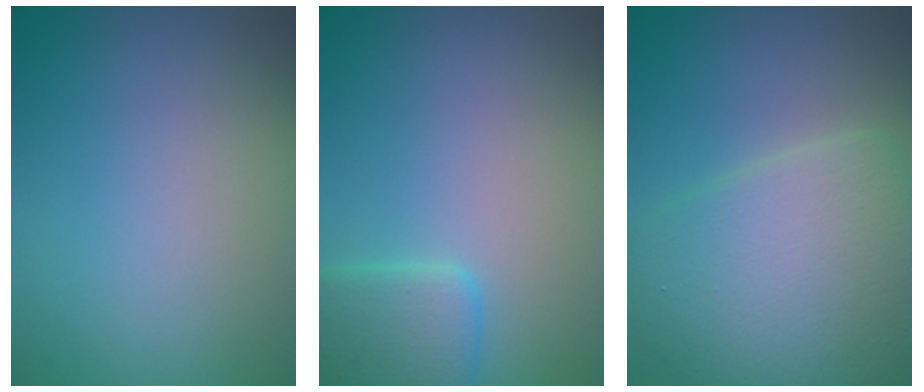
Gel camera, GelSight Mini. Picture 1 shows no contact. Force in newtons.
{"total": 3.3, "press": 3.3, "slide": 0.2}
{"total": 7.7, "press": 7.7, "slide": 0.2}